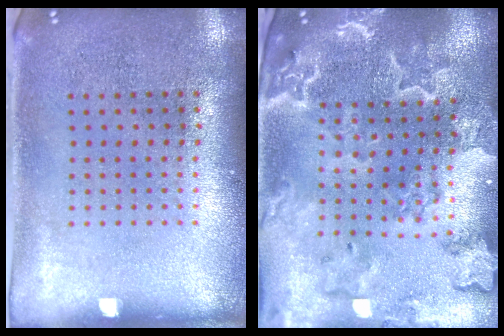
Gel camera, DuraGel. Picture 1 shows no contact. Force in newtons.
{"total": 3.6, "press": 3.1, "slide": 1.7}